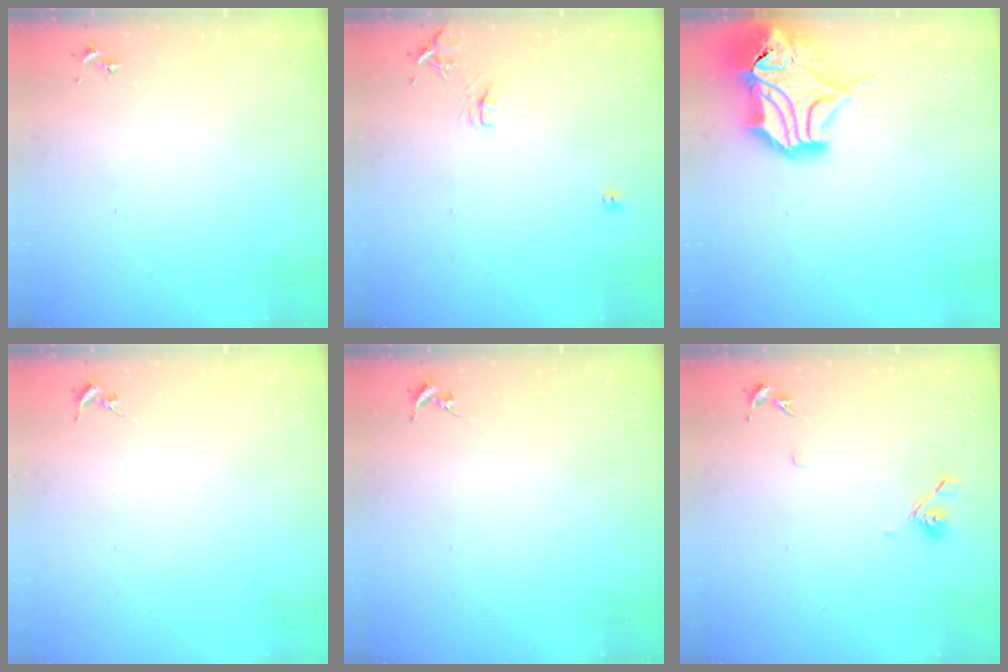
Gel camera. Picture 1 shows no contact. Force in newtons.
{"total": 8.6, "press": 8.6, "slide": 0.8}
{"total": 20.0, "press": 19.8, "slide": 2.7}
{"total": 0.0}
{"total": 0.0}
{"total": 7.5, "press": 7.3, "slide": 1.6}